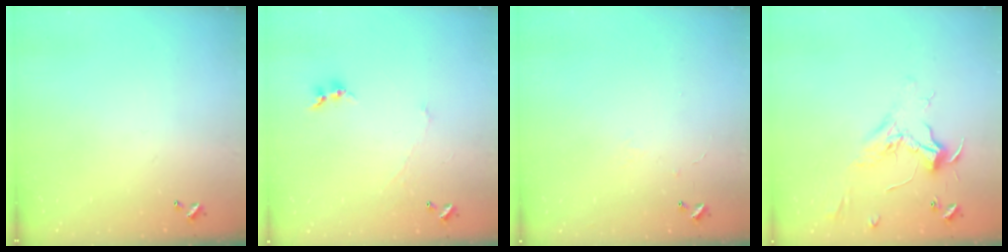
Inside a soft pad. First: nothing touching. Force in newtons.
{"total": 0.0}
{"total": 0.9, "press": 0.7, "slide": 0.5}
{"total": 2.3, "press": 2.1, "slide": 0.9}